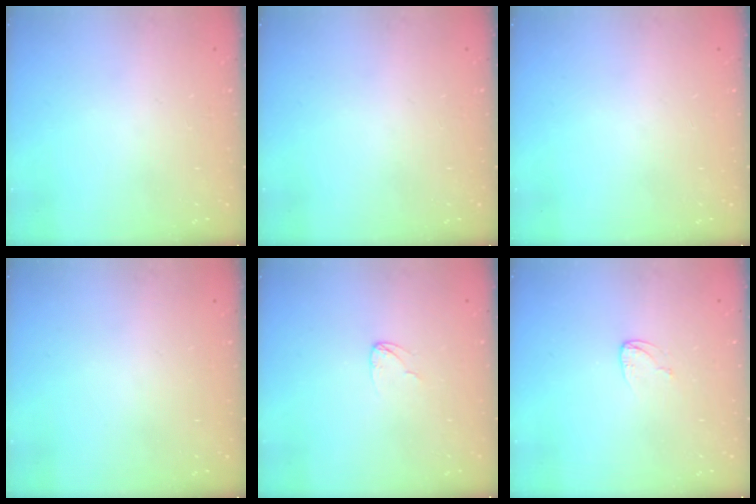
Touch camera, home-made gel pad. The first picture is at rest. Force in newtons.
{"total": 0.0}
{"total": 0.0}
{"total": 0.0}
{"total": 2.7, "press": 2.7, "slide": 0.1}
{"total": 3.4, "press": 3.4, "slide": 0.3}